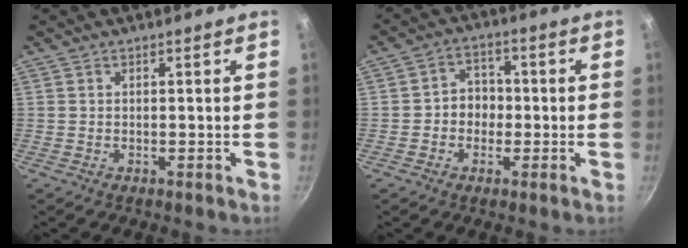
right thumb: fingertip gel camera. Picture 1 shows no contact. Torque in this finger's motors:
{"motor_torque": [-0.53, 0.07, -0.11, 0.43, -0.06]}